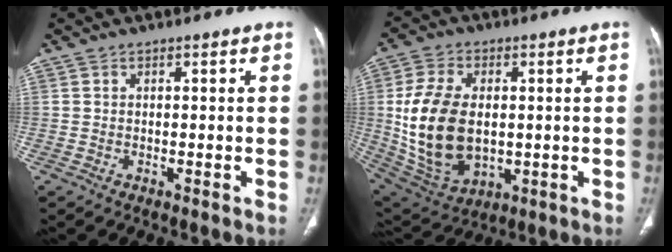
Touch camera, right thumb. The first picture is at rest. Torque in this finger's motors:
{"motor_torque": [-0.43, 1.70, 1.68, 0.26, 0.59]}